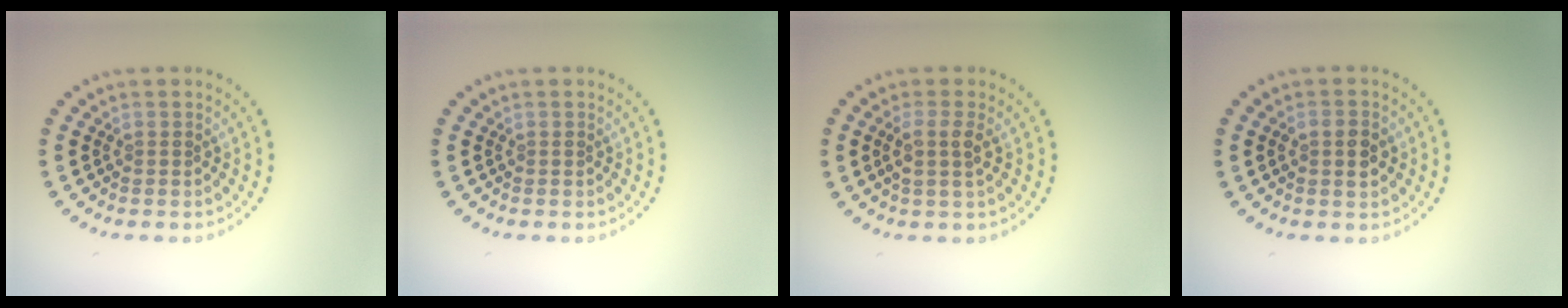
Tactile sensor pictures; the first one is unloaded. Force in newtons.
{"total": 0.0}
{"total": 2.0, "press": 1.8, "slide": 1.0}
{"total": 2.0, "press": 2.0, "slide": 0.3}